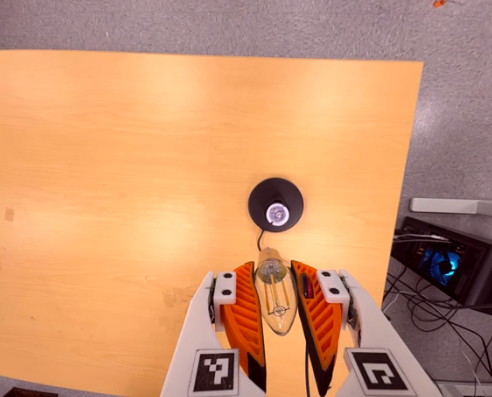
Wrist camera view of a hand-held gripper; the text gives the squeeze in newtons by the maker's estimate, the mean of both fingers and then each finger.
{"total": 19.0, "left": 20.8, "right": 17.1}